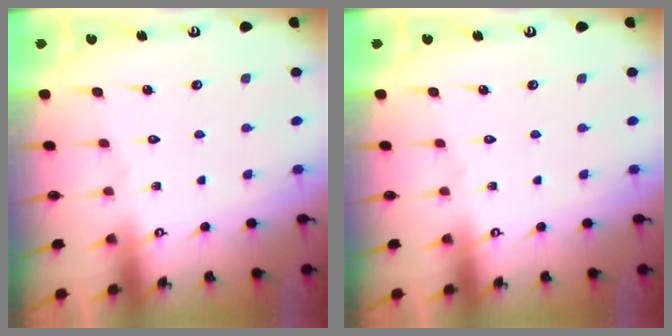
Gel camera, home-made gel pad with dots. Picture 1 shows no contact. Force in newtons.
{"total": 0.0}